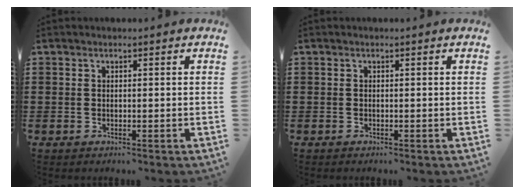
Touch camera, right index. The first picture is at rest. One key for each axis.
{"total": 0.0}